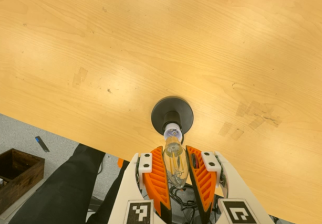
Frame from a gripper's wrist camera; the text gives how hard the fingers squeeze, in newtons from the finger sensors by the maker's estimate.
{"total": 14.3, "left": 15.9, "right": 12.7}